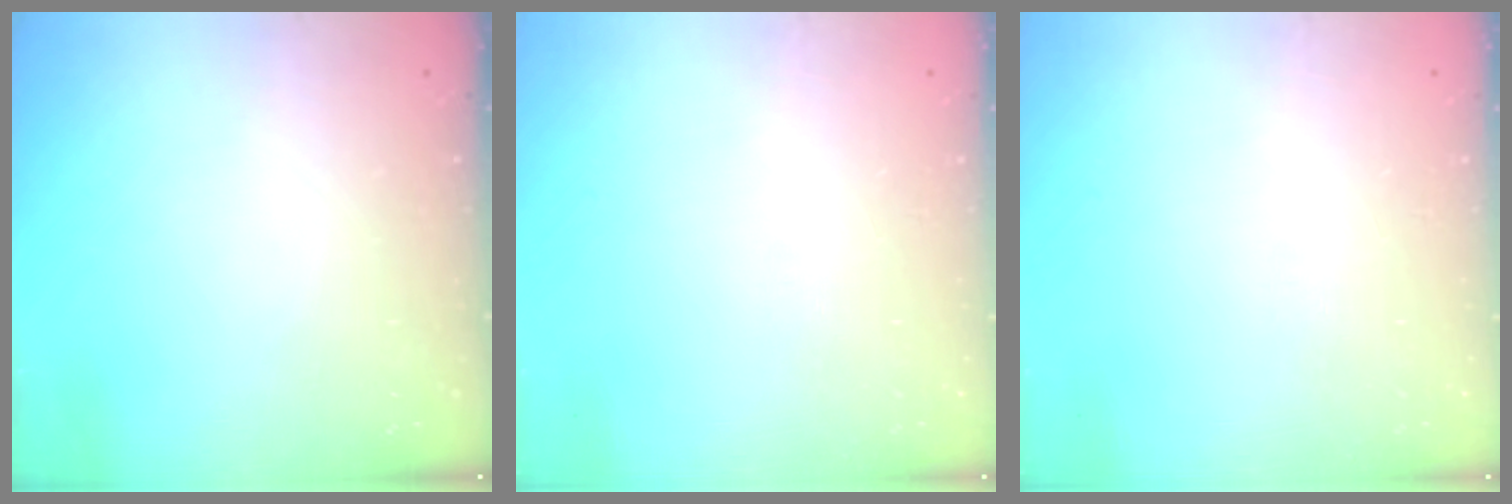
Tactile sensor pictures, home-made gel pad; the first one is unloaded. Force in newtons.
{"total": 0.0}
{"total": 0.0}